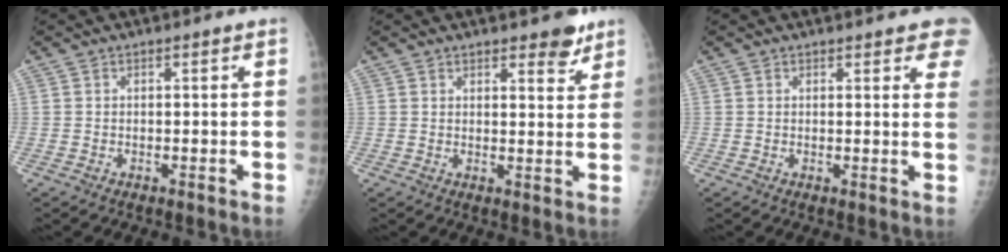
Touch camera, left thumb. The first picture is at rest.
{"total": 4.5, "force": [3.3, 1.7, 2.6], "torque": [-0.013, -0.021, 0.043]}
{"total": 6.9, "force": [4.9, 1.9, 4.5], "torque": [-0.029, -0.012, 0.049]}